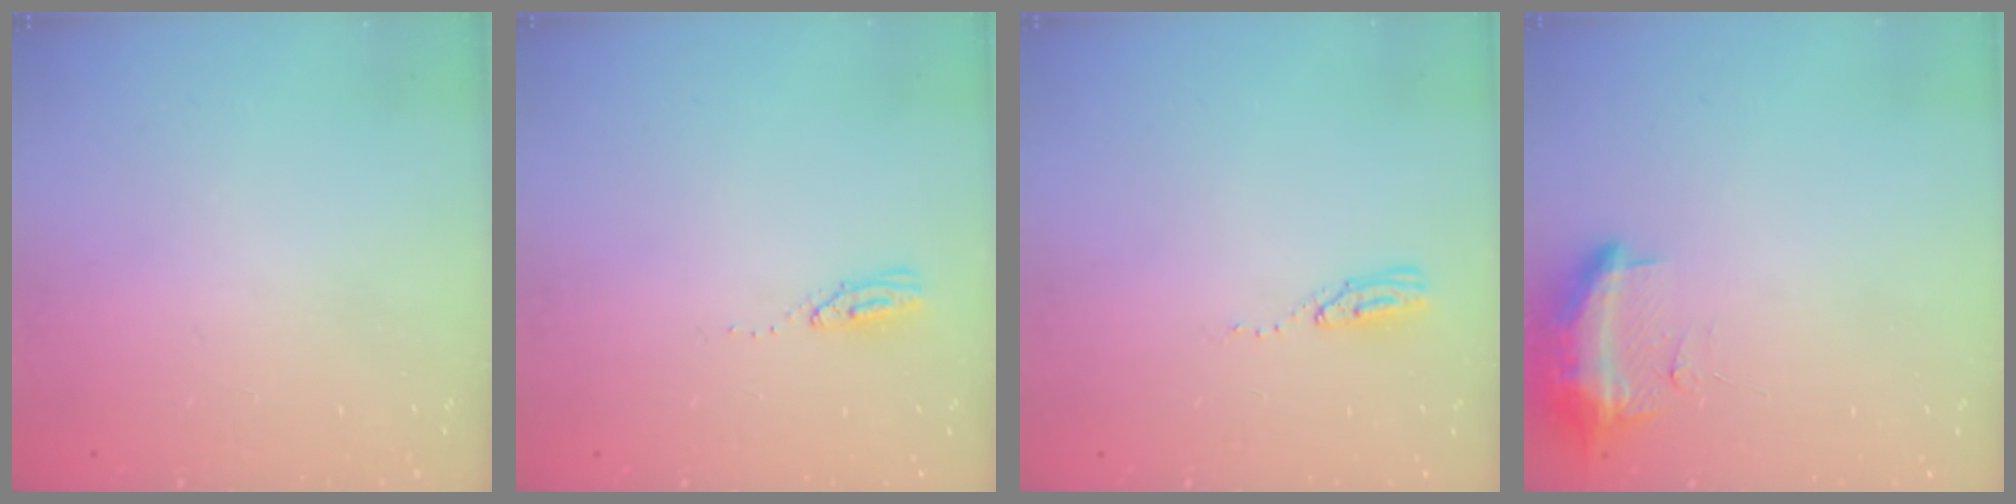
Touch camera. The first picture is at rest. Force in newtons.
{"total": 3.5, "press": 3.5, "slide": 0.4}
{"total": 3.8, "press": 3.8, "slide": 0.2}
{"total": 18.7, "press": 12.4, "slide": 14.0}